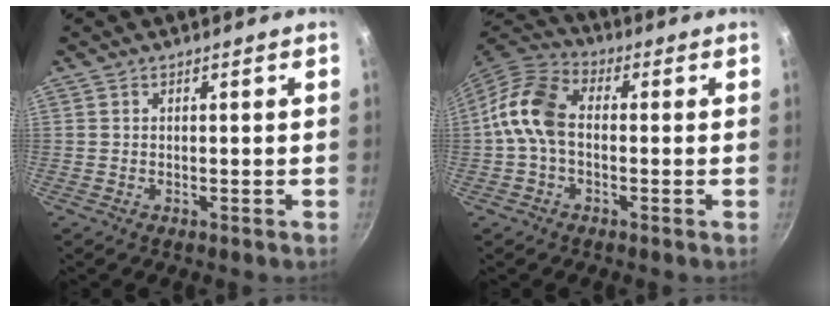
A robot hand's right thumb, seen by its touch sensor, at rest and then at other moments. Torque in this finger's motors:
{"motor_torque": [-0.16, 0.55, 0.81, 0.44, 0.35]}